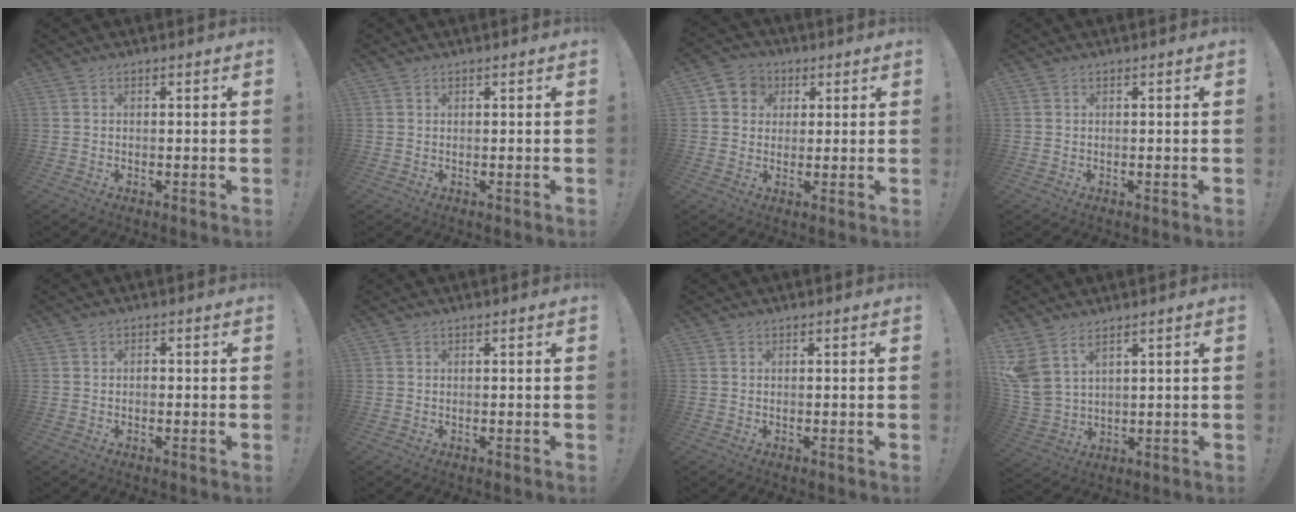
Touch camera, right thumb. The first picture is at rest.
{"total": 0.0}
{"total": 6.4, "force": [1.2, 6.1, 1.7], "torque": [-0.022, 0.004, 0.025]}
{"total": 0.0}
{"total": 1.0, "force": [-0.6, 0.6, 0.5], "torque": [-0.011, 0.003, -0.011]}
{"total": 0.0}
{"total": 0.0}
{"total": 7.1, "force": [4.8, 3.2, 4.1], "torque": [-0.078, -0.030, 0.095]}